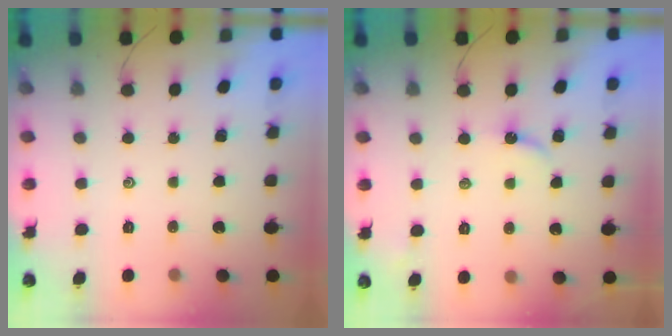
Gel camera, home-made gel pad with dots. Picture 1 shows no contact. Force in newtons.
{"total": 3.4, "press": 3.4, "slide": 0.3}